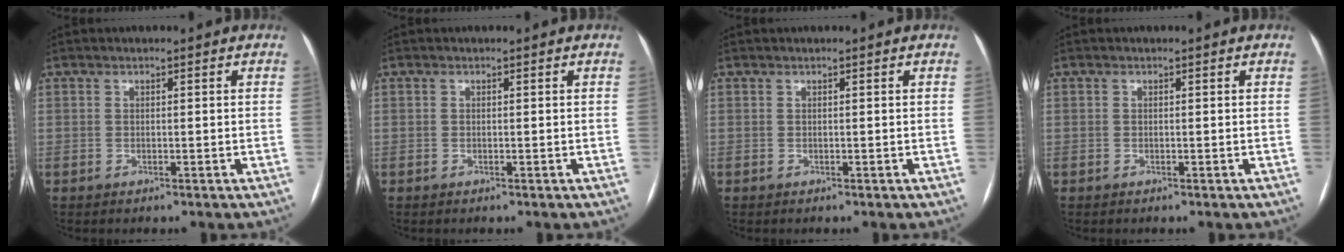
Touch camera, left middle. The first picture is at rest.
{"total": 0.0}
{"total": 0.0}
{"total": 0.0}